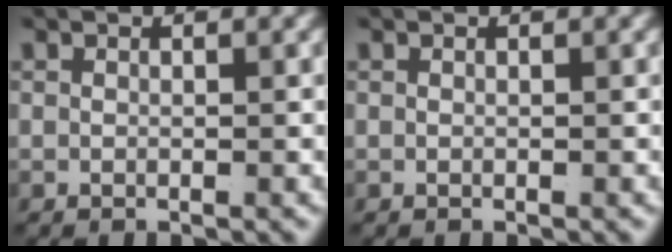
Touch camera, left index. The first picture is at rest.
{"total": 0.0}